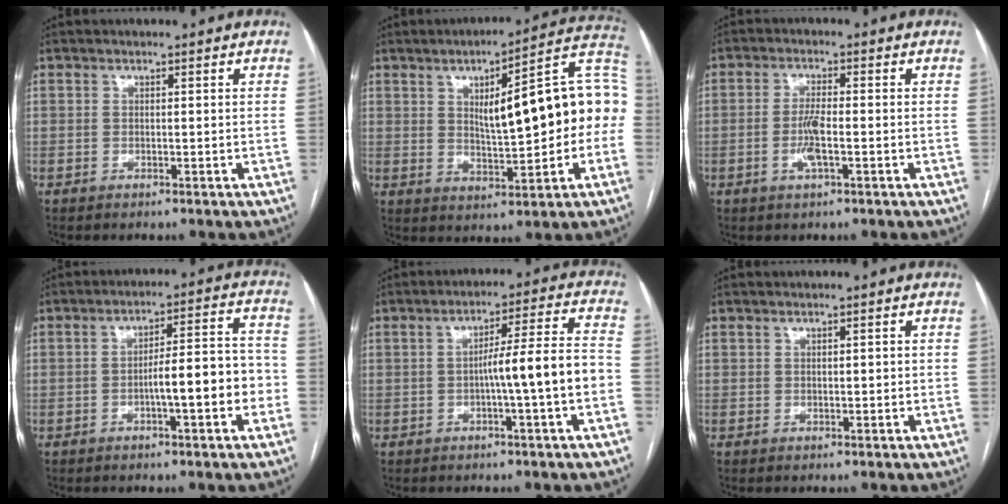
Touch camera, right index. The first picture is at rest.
{"total": 17.5, "force": [1.3, 3.9, 17.0], "torque": [-0.237, 0.037, 0.022]}
{"total": 4.1, "force": [-1.1, 0.6, 3.9], "torque": [-0.081, -0.004, -0.022]}
{"total": 9.4, "force": [-2.5, 1.5, 8.9], "torque": [-0.128, 0.029, -0.037]}
{"total": 10.6, "force": [-2.3, -1.2, 10.3], "torque": [-0.155, 0.016, -0.036]}
{"total": 0.9, "force": [0.2, 0.4, 0.7], "torque": [-0.012, 0.003, 0.005]}